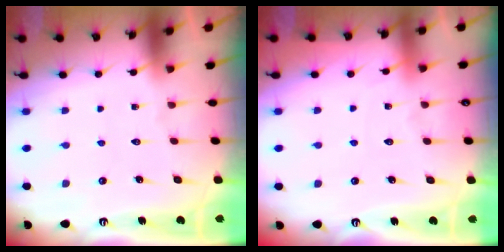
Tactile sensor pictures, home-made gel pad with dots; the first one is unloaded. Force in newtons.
{"total": 3.0, "press": 2.9, "slide": 0.4}